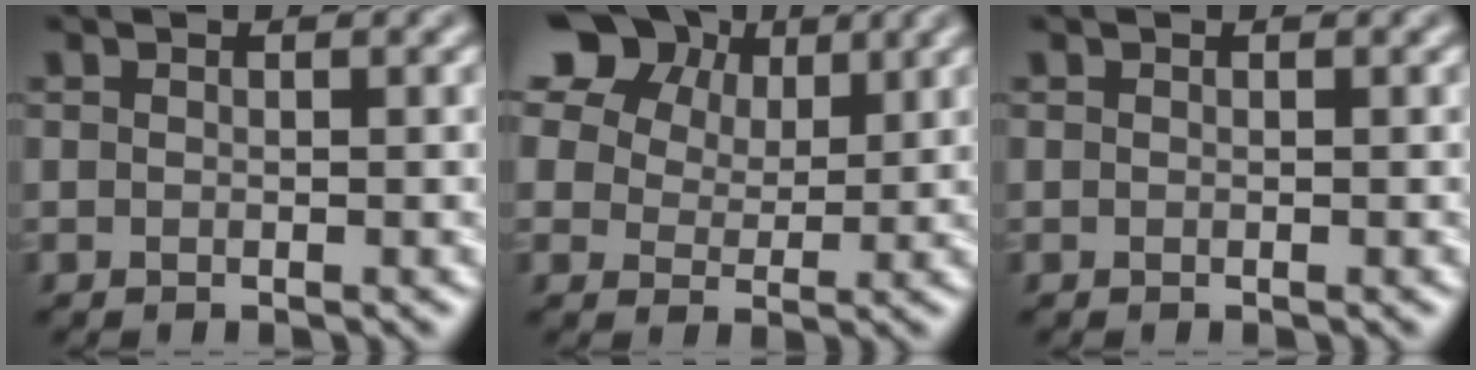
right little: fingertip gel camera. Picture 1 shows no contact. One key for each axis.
{"total": 13.0, "fx": 7.9, "fy": 8.3, "fz": 6.2, "tx": -0.140, "ty": 0.032, "tz": 0.146}
{"total": 0.0}